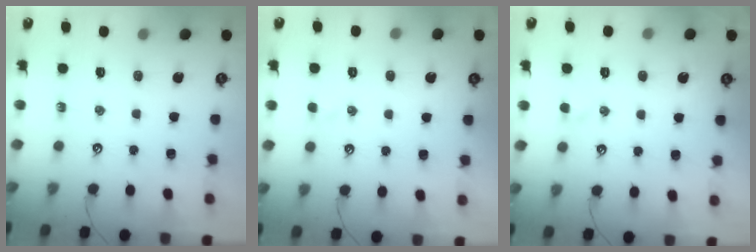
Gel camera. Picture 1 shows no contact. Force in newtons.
{"total": 0.5, "press": 0.5, "slide": 0.2}
{"total": 0.9, "press": 0.8, "slide": 0.4}